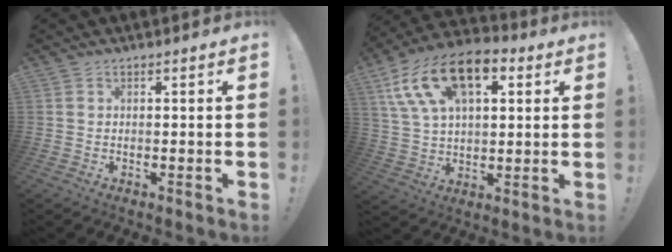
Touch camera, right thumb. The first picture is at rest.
{"total": 18.7, "force": [8.4, 10.7, 12.8], "torque": [-0.235, -0.027, 0.150]}